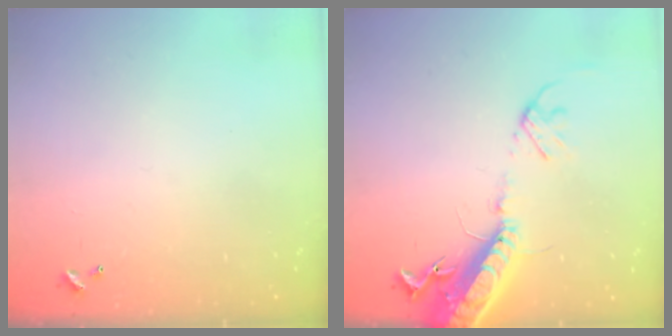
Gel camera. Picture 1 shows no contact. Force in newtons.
{"total": 17.4, "press": 16.9, "slide": 4.1}